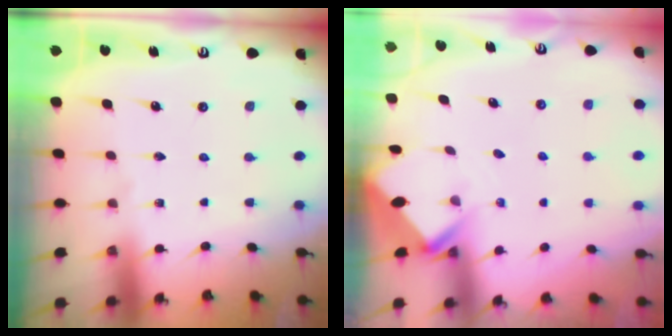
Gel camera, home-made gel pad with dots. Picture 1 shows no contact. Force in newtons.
{"total": 2.5, "press": 2.5, "slide": 0.2}